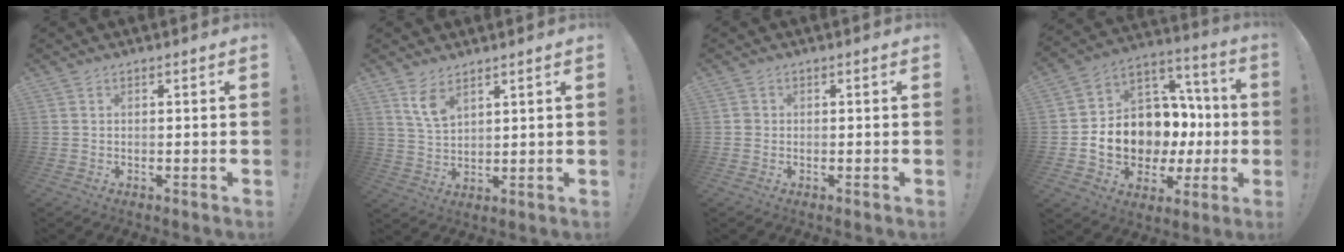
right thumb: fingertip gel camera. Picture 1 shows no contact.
{"total": 6.5, "force": [4.4, 3.0, 3.7], "torque": [-0.062, -0.025, 0.081]}
{"total": 1.2, "force": [-0.2, 1.1, 0.3], "torque": [-0.009, 0.006, -0.002]}
{"total": 14.4, "force": [-2.0, 11.9, 7.9], "torque": [-0.109, 0.002, -0.008]}